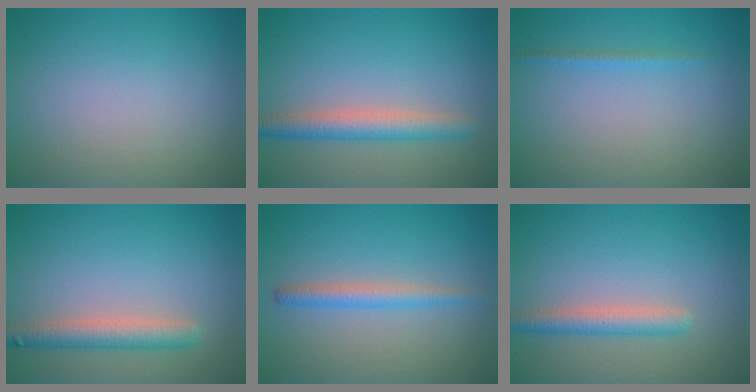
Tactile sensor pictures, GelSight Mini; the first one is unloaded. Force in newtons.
{"total": 3.4, "press": 3.4, "slide": 0.1}
{"total": 0.8, "press": 0.8, "slide": 0.1}
{"total": 3.3, "press": 3.3, "slide": 0.2}
{"total": 2.1, "press": 2.1, "slide": 0.1}
{"total": 2.6, "press": 2.6, "slide": 0.1}